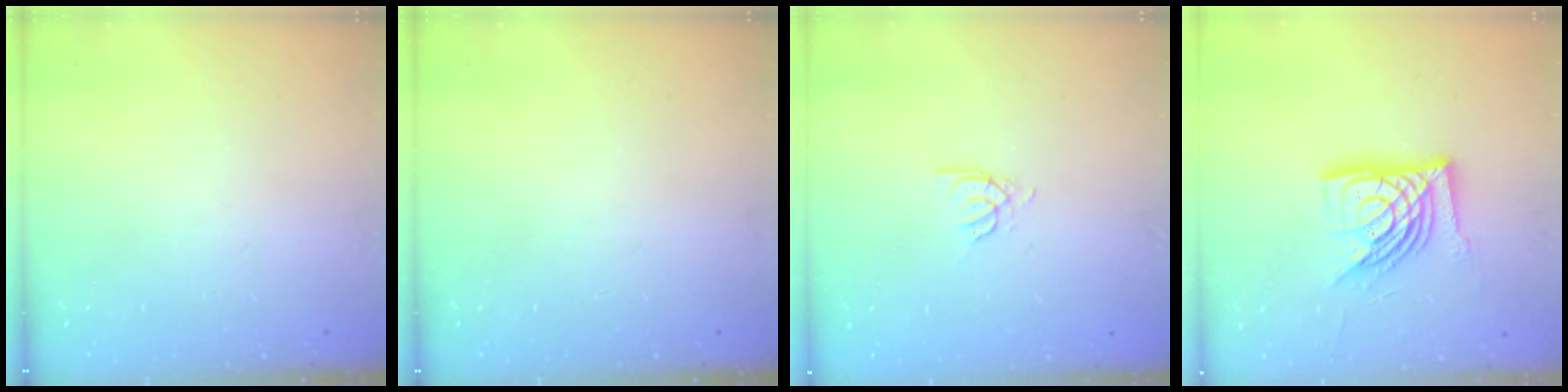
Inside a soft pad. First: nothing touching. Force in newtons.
{"total": 0.0}
{"total": 2.6, "press": 2.6, "slide": 0.2}
{"total": 16.7, "press": 16.6, "slide": 1.9}